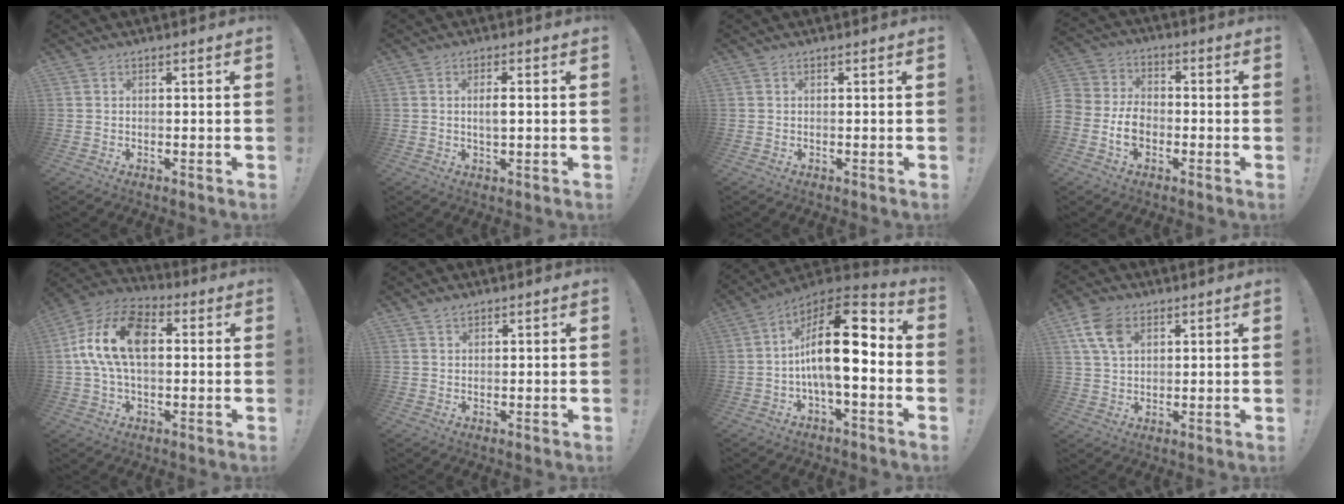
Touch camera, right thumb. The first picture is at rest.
{"total": 3.0, "force": [0.1, 0.9, 2.8], "torque": [-0.043, -0.002, -0.003]}
{"total": 0.0}
{"total": 7.5, "force": [-3.4, 5.7, 3.7], "torque": [-0.069, 0.012, -0.061]}
{"total": 16.2, "force": [2.3, 9.5, 12.9], "torque": [-0.252, 0.009, 0.040]}
{"total": 1.5, "force": [1.2, 0.6, 0.6], "torque": [-0.009, -0.004, 0.022]}
{"total": 19.3, "force": [0.1, 7.8, 17.7], "torque": [-0.290, 0.008, 0.001]}
{"total": 10.0, "force": [4.5, 6.9, 5.8], "torque": [-0.107, -0.006, 0.087]}